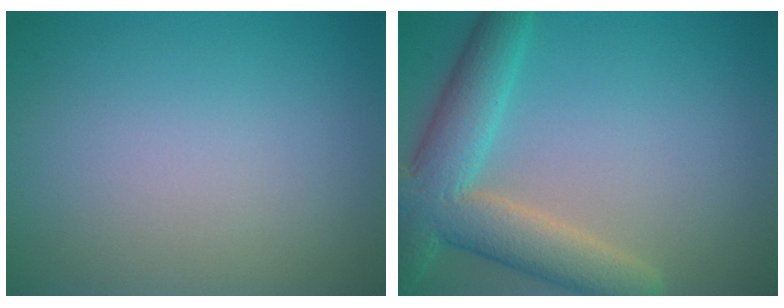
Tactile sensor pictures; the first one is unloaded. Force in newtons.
{"total": 7.3, "press": 7.3, "slide": 0.6}